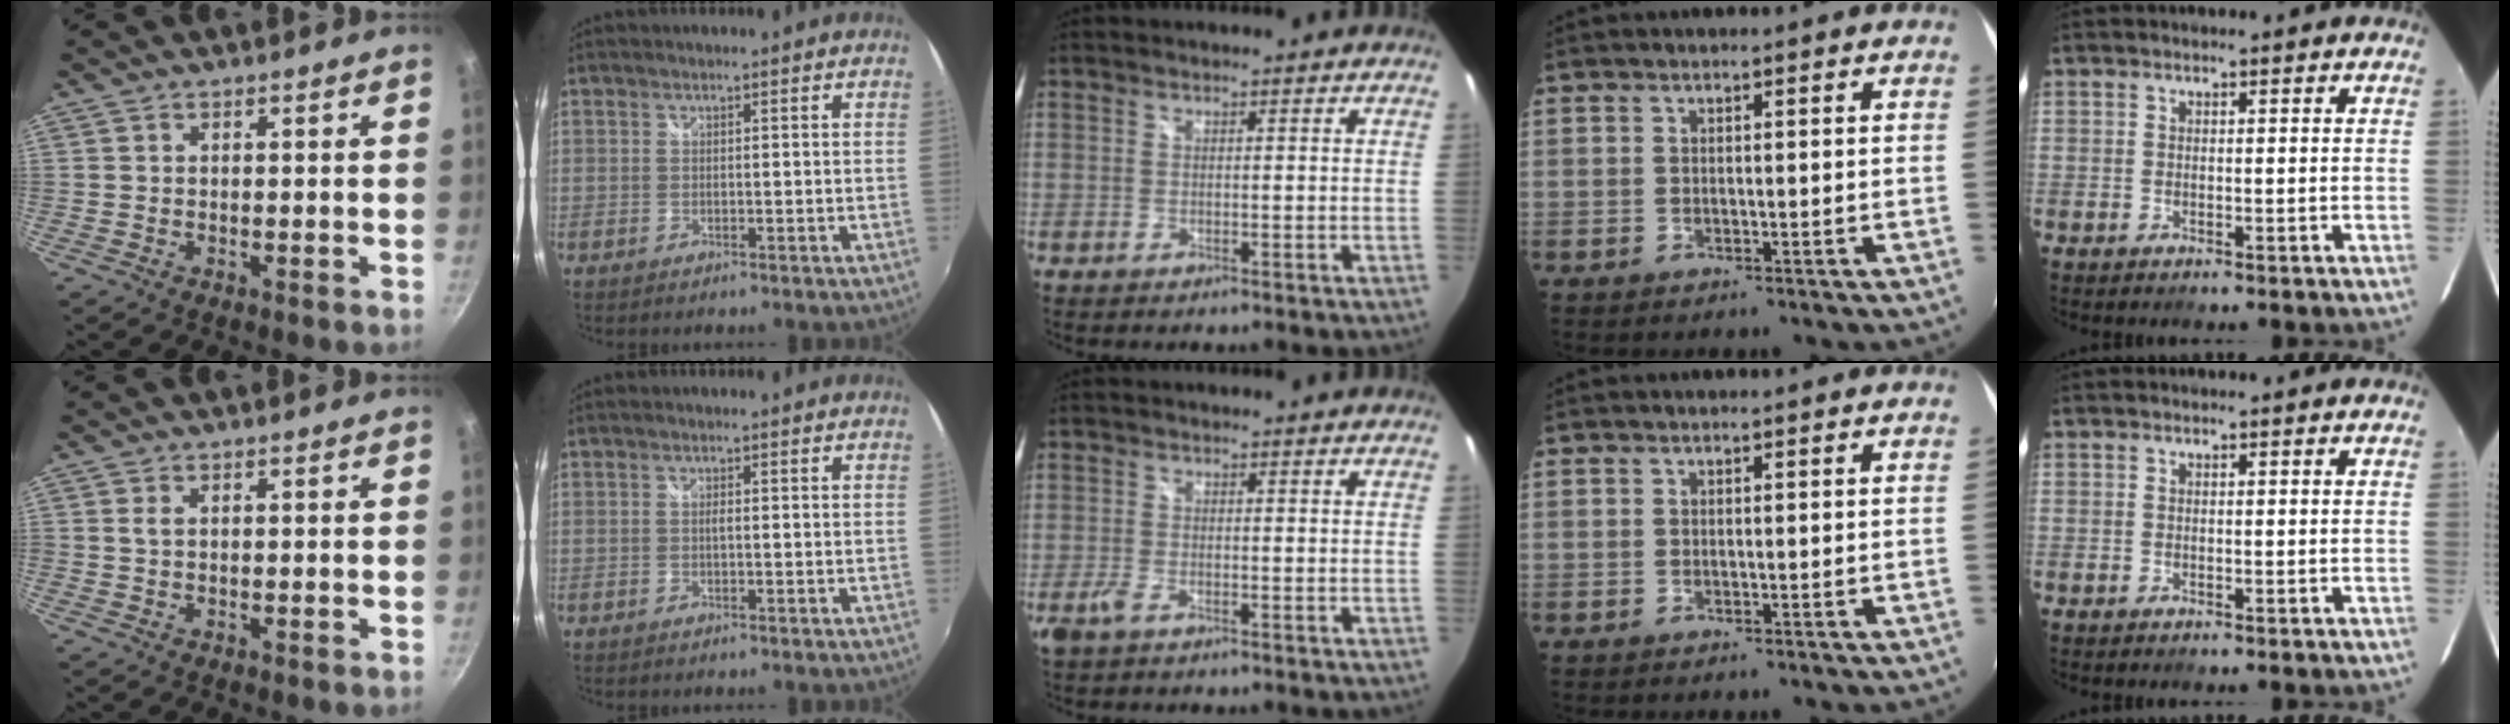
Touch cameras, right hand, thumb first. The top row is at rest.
{"thumb": {"total": 1.1, "force": [0.3, 0.5, 0.9], "torque": [-0.018, 0.001, 0.006]}, "index": {"total": 0.7, "force": [-0.1, 0.2, 0.7], "torque": [-0.013, 0.003, -0.003]}, "middle": {"total": 2.6, "force": [-1.7, 1.0, 1.7], "torque": [-0.042, -0.006, -0.033]}}